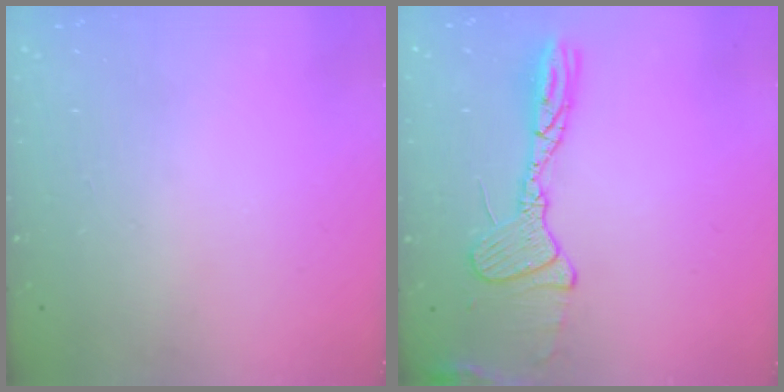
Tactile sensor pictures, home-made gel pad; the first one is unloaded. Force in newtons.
{"total": 13.1, "press": 13.1, "slide": 0.3}